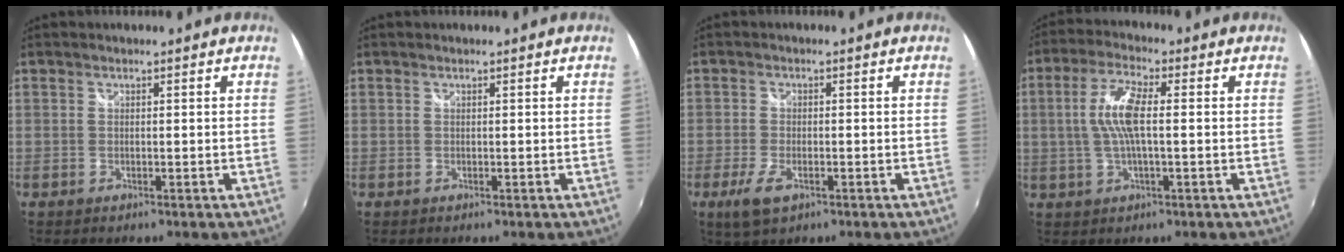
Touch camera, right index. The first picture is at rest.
{"total": 0.0}
{"total": 5.4, "force": [-2.8, 2.4, 4.0], "torque": [-0.096, -0.012, -0.050]}
{"total": 8.3, "force": [0.3, 2.2, 8.0], "torque": [-0.159, 0.007, 0.008]}